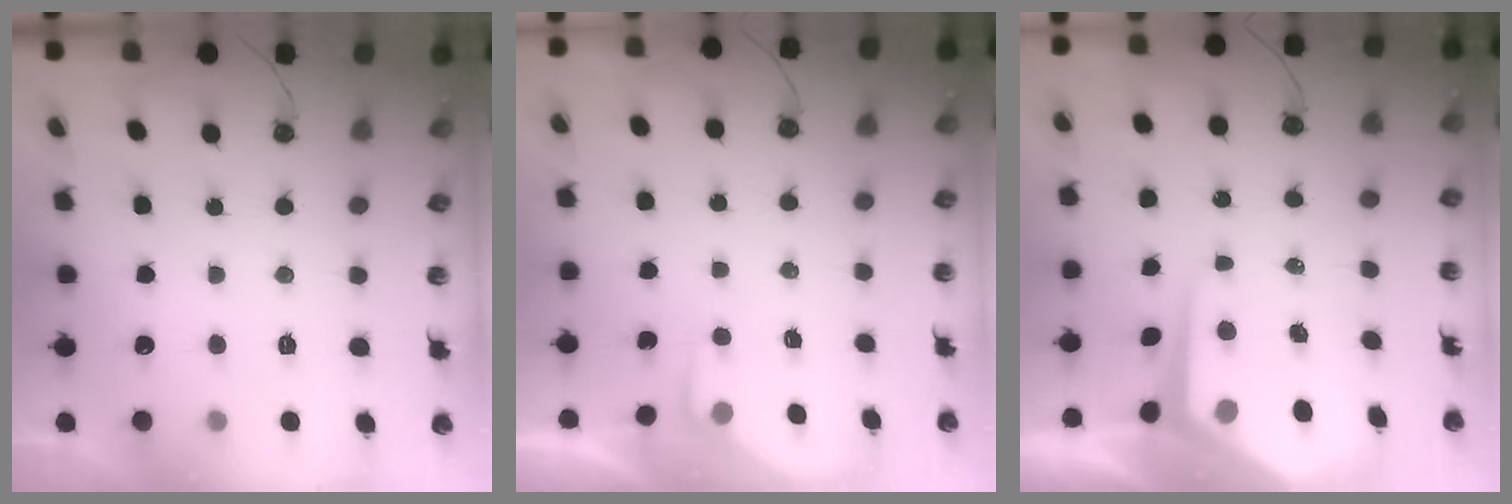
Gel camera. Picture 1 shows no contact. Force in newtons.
{"total": 1.8, "press": 1.7, "slide": 0.4}
{"total": 8.5, "press": 8.5, "slide": 0.7}